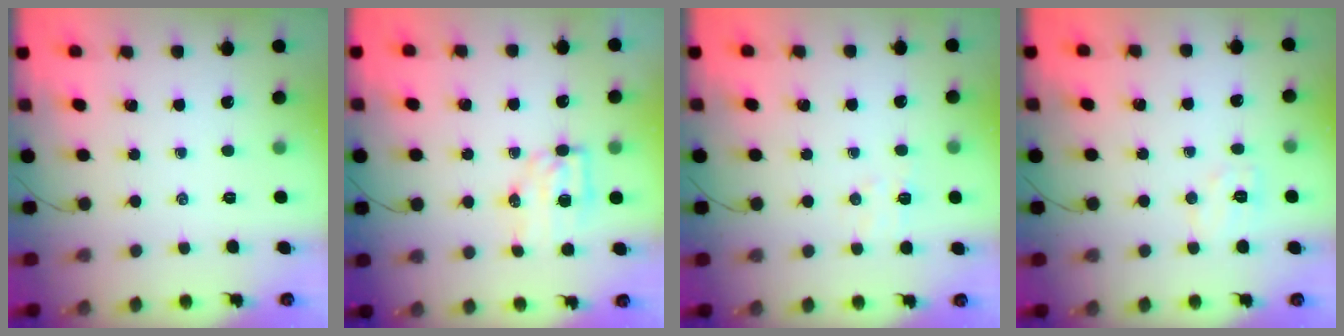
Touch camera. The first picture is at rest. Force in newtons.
{"total": 6.5, "press": 6.4, "slide": 1.0}
{"total": 5.4, "press": 5.3, "slide": 1.0}
{"total": 5.8, "press": 5.7, "slide": 1.1}